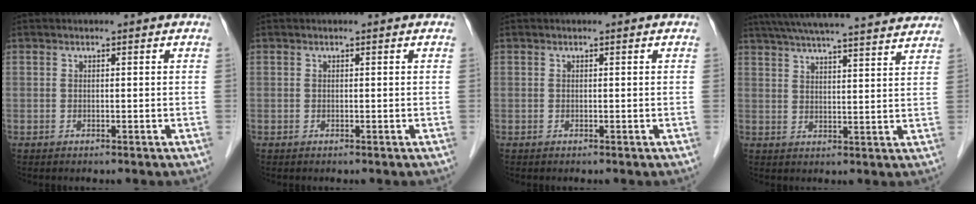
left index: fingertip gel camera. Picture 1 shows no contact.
{"total": 0.0}
{"total": 0.0}
{"total": 24.2, "force": [21.8, 1.5, 10.3], "torque": [-0.171, 0.019, 0.290]}